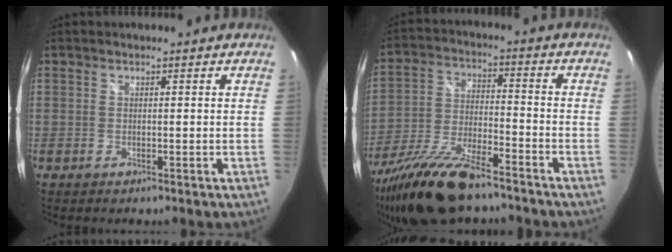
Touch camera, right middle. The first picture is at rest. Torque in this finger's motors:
{"motor_torque": [1.20, -0.94, 0.43, 0.16]}